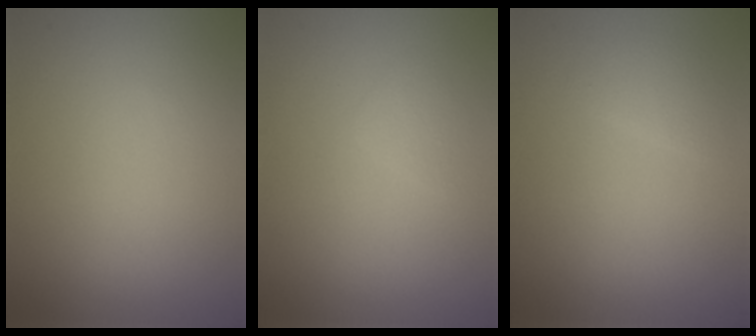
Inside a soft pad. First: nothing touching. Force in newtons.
{"total": 0.9, "press": 0.9, "slide": 0.0}
{"total": 1.2, "press": 1.2, "slide": 0.0}